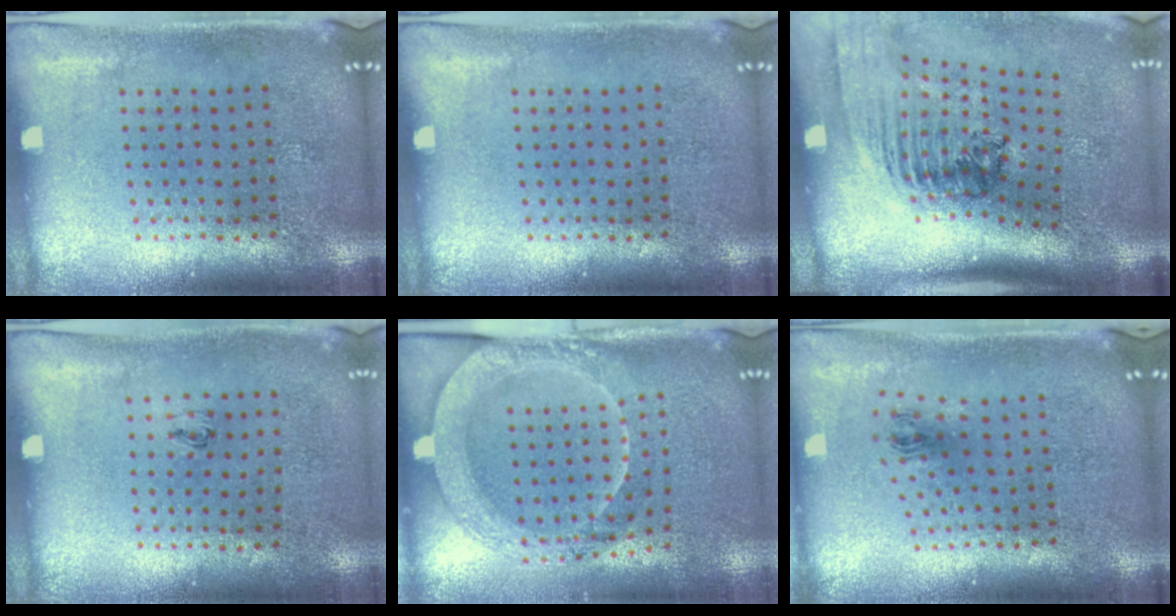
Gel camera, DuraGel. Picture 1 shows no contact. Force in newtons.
{"total": 0.0}
{"total": 2.4, "press": 1.7, "slide": 1.8}
{"total": 0.5, "press": 0.2, "slide": 0.5}
{"total": 2.1, "press": 2.1, "slide": 0.4}
{"total": 1.0, "press": 0.4, "slide": 0.9}